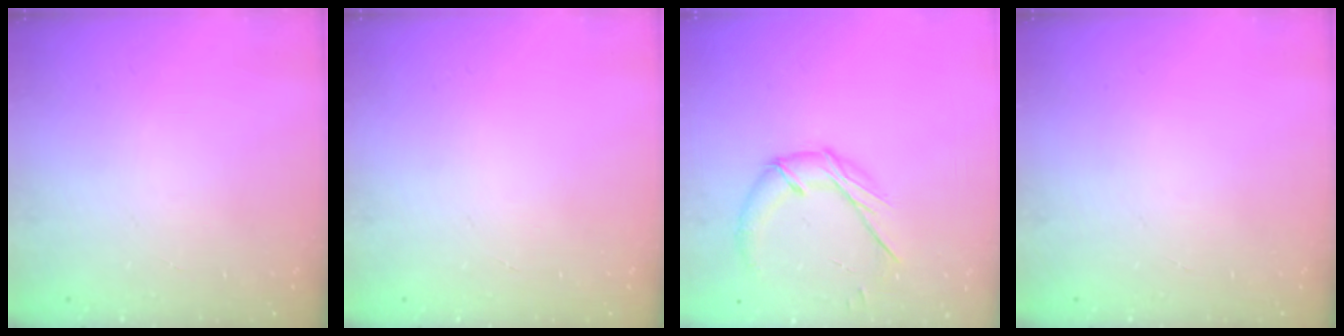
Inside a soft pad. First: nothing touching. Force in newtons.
{"total": 0.0}
{"total": 10.4, "press": 10.4, "slide": 0.6}
{"total": 0.0}